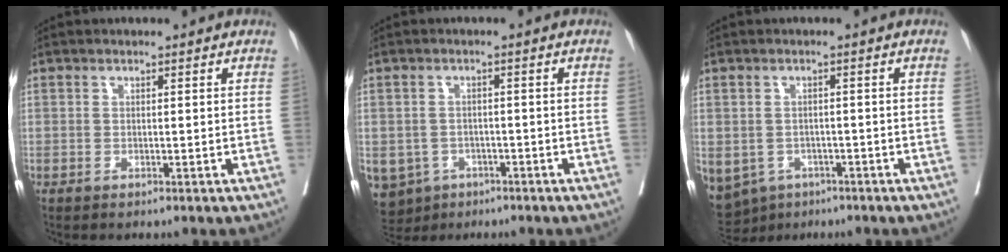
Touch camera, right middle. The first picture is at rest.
{"total": 5.5, "force": [-3.3, 4.3, 0.2], "torque": [-0.014, 0.001, -0.049]}
{"total": 11.9, "force": [-6.6, 9.1, 3.7], "torque": [-0.134, -0.008, -0.084]}